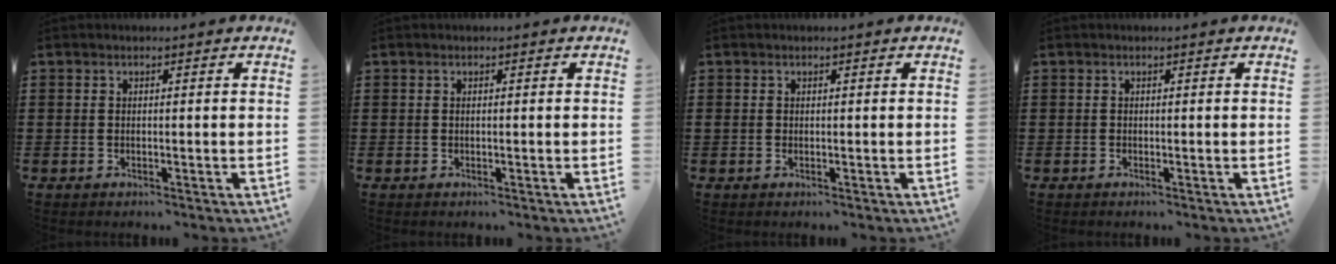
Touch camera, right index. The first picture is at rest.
{"total": 0.0}
{"total": 0.0}
{"total": 0.0}